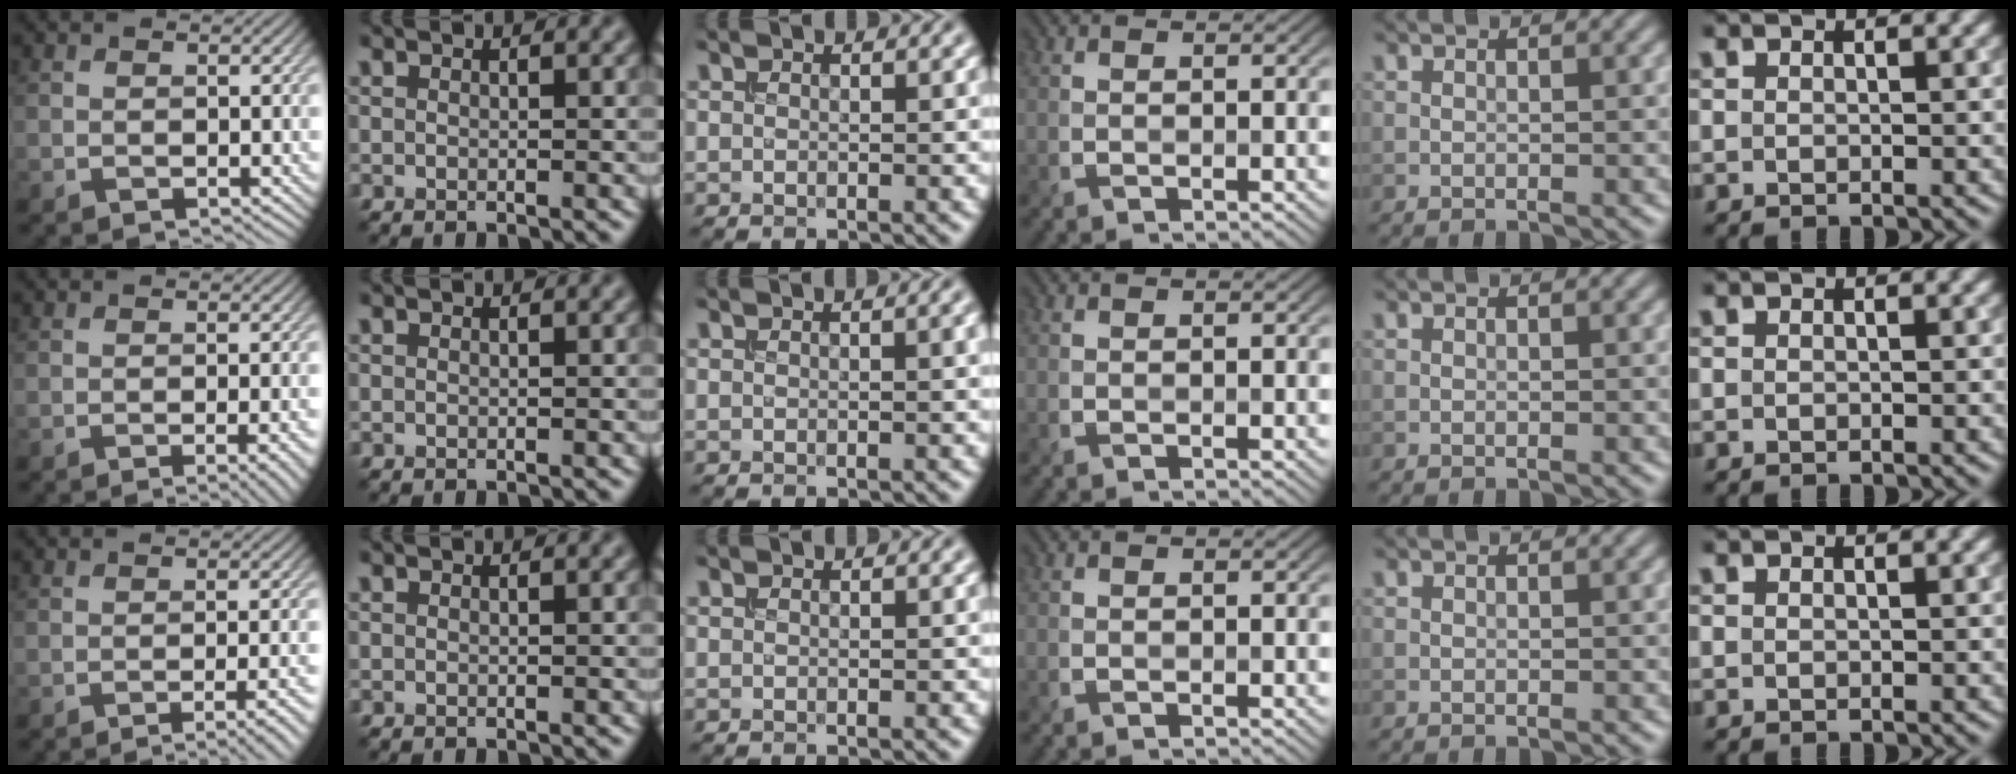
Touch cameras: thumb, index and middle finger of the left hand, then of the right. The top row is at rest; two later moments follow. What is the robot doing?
{"motion": "insert", "object": "bucket"}